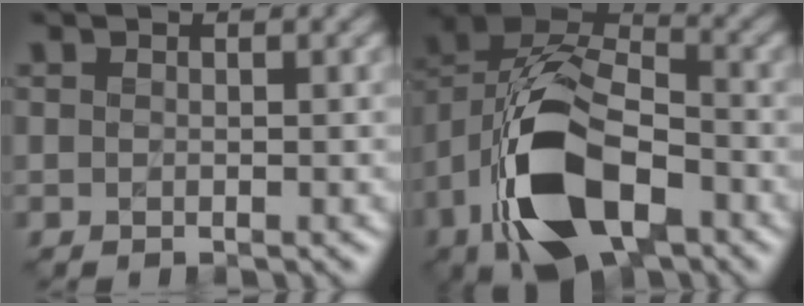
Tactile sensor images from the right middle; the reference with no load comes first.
{"total": 12.6, "force": [-5.6, 6.4, 9.2], "torque": [-0.187, 0.001, -0.107]}